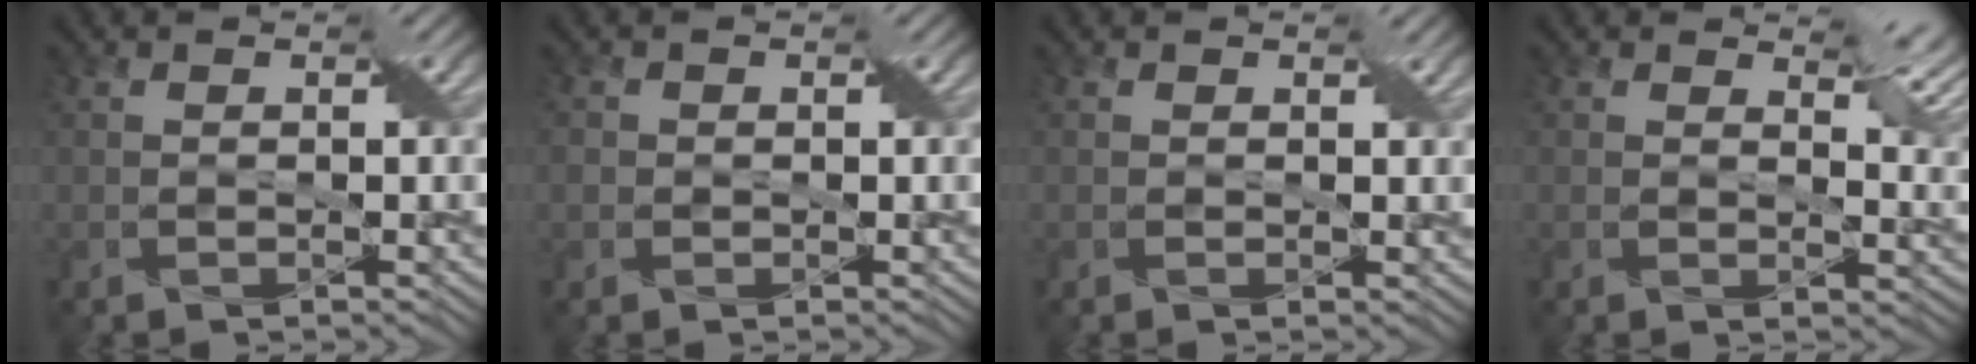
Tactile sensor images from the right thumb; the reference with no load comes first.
{"total": 1.2, "force": [-0.1, 1.2, 0.3], "torque": [-0.009, -0.001, -0.004]}
{"total": 1.1, "force": [0.4, 0.6, 0.8], "torque": [-0.013, -0.002, 0.010]}
{"total": 4.8, "force": [3.1, 2.0, 3.1], "torque": [-0.046, -0.004, 0.045]}